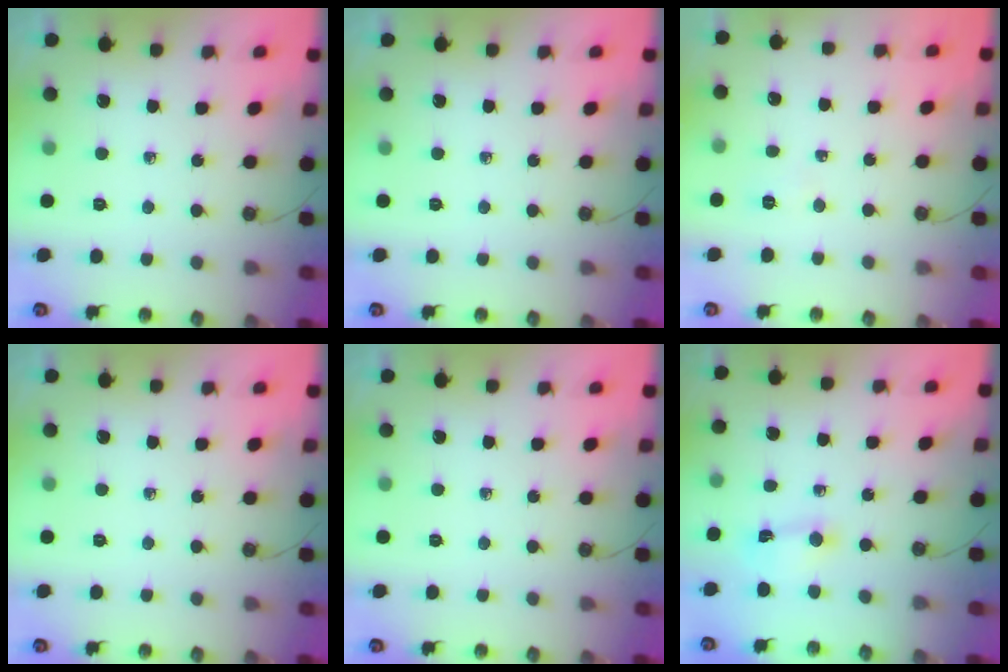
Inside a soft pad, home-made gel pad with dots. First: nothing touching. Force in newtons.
{"total": 0.0}
{"total": 2.8, "press": 2.6, "slide": 0.9}
{"total": 0.0}
{"total": 0.0}
{"total": 1.5, "press": 1.5, "slide": 0.2}